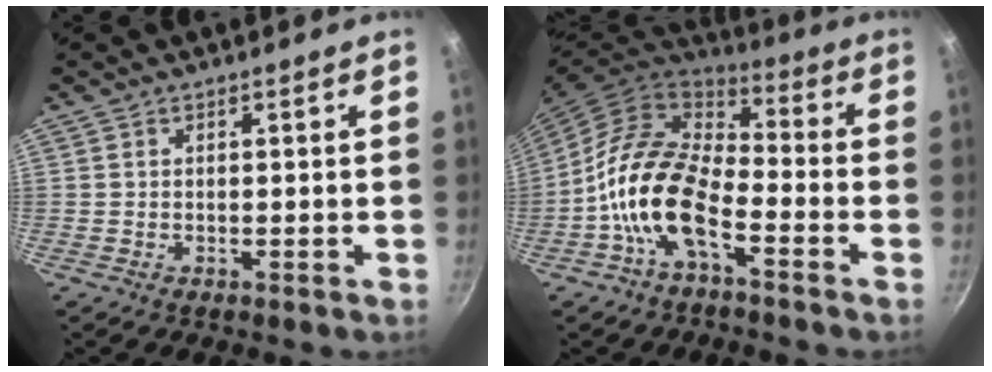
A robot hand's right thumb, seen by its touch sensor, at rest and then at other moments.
{"total": 15.8, "force": [-5.7, 8.3, 12.1], "torque": [-0.218, 0.049, -0.130]}